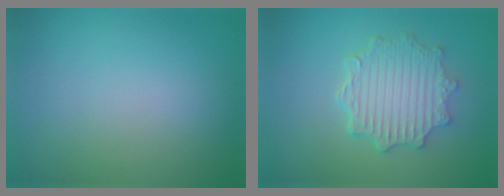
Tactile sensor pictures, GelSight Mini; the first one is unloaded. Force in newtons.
{"total": 4.8, "press": 3.9, "slide": 2.8}